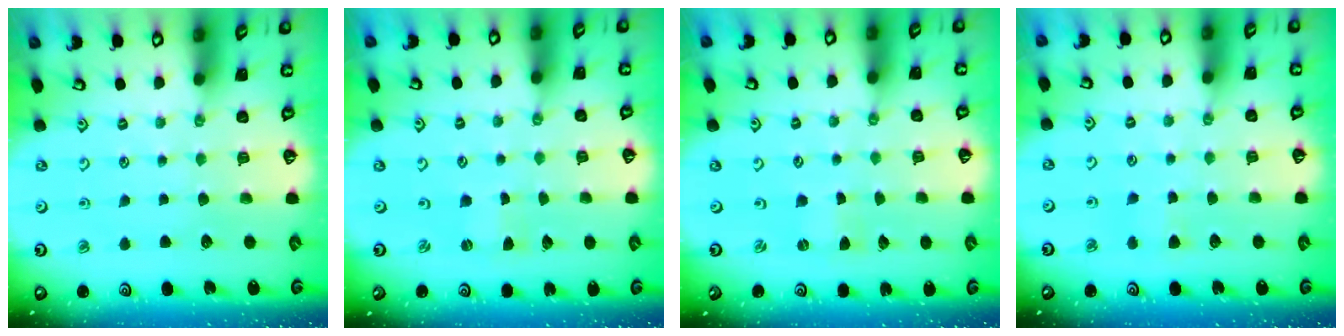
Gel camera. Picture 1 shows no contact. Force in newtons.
{"total": 0.0}
{"total": 0.0}
{"total": 3.9, "press": 3.8, "slide": 0.7}